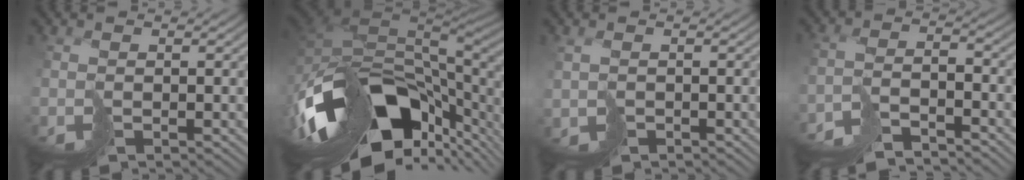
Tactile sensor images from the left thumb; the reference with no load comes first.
{"total": 17.6, "force": [-6.7, 10.0, 12.9], "torque": [-0.282, -0.046, -0.093]}
{"total": 2.1, "force": [-0.1, 1.7, 1.2], "torque": [-0.038, -0.011, -0.002]}
{"total": 6.3, "force": [-5.3, 1.3, 3.1], "torque": [-0.069, -0.001, -0.110]}